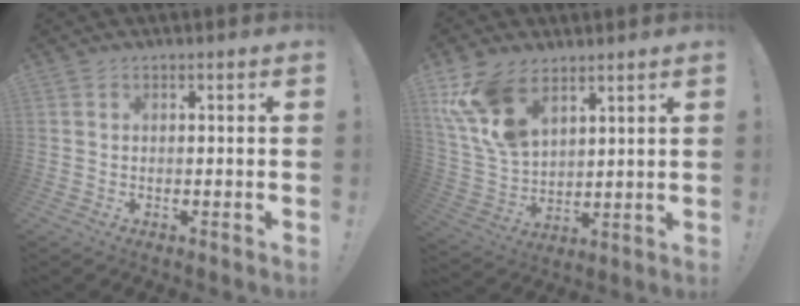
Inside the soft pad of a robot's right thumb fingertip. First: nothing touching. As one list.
[{"total": 14.6, "force": [8.7, 8.2, 8.4], "torque": [-0.177, -0.041, 0.169]}]